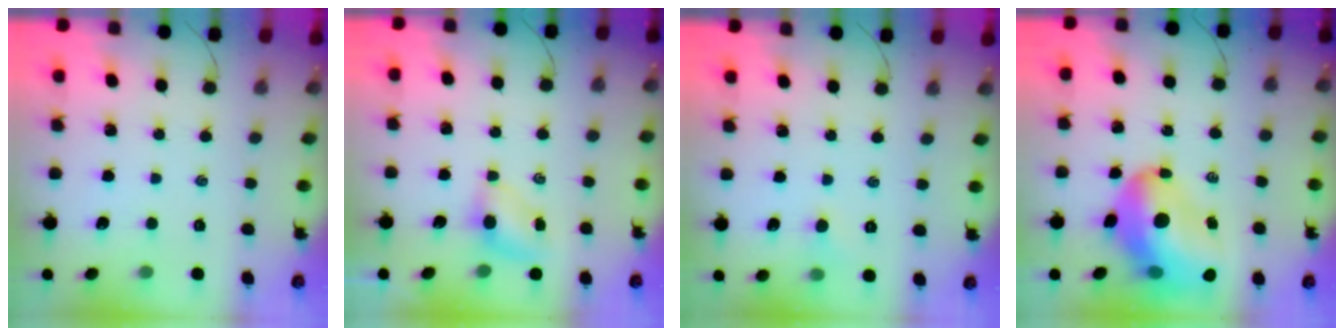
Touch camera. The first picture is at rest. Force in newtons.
{"total": 4.7, "press": 4.7, "slide": 0.5}
{"total": 3.7, "press": 3.5, "slide": 1.2}
{"total": 16.7, "press": 16.1, "slide": 4.6}